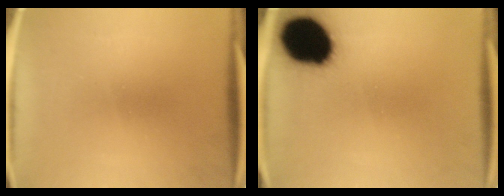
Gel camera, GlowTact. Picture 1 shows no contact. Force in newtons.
{"total": 19.5}